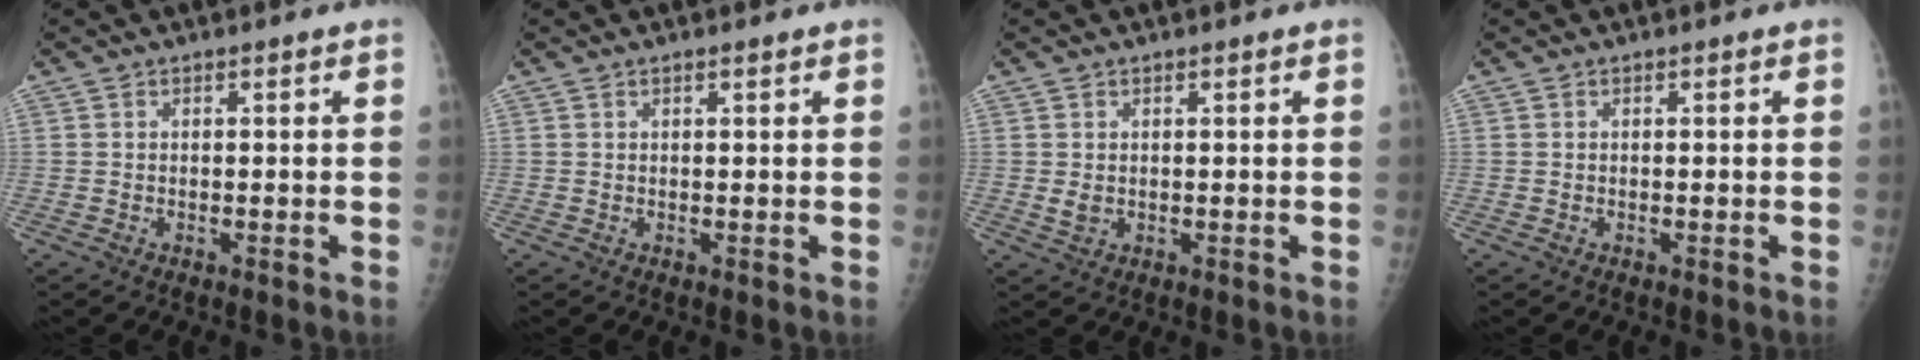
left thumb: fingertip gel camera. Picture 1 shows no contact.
{"total": 0.6, "force": [0.5, 0.2, 0.3], "torque": [-0.007, -0.002, 0.008]}
{"total": 1.8, "force": [0.5, 1.4, 1.0], "torque": [-0.014, -0.006, 0.016]}
{"total": 0.0}